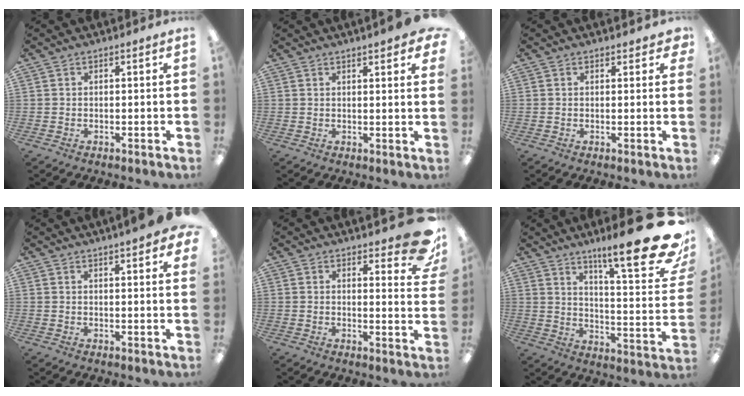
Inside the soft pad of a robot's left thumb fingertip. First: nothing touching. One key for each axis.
{"total": 3.6, "fx": 2.7, "fy": 0.4, "fz": 2.3, "tx": -0.035, "ty": -0.012, "tz": 0.043}
{"total": 1.7, "fx": 1.3, "fy": 0.8, "fz": 0.8, "tx": -0.001, "ty": -0.004, "tz": 0.020}
{"total": 4.5, "fx": 3.3, "fy": 0.4, "fz": 3.0, "tx": -0.042, "ty": -0.016, "tz": 0.053}
{"total": 9.6, "fx": 6.5, "fy": 2.9, "fz": 6.4, "tx": -0.072, "ty": -0.040, "tz": 0.111}
{"total": 22.6, "fx": 14.9, "fy": 3.8, "fz": 16.6, "tx": -0.241, "ty": -0.112, "tz": 0.234}